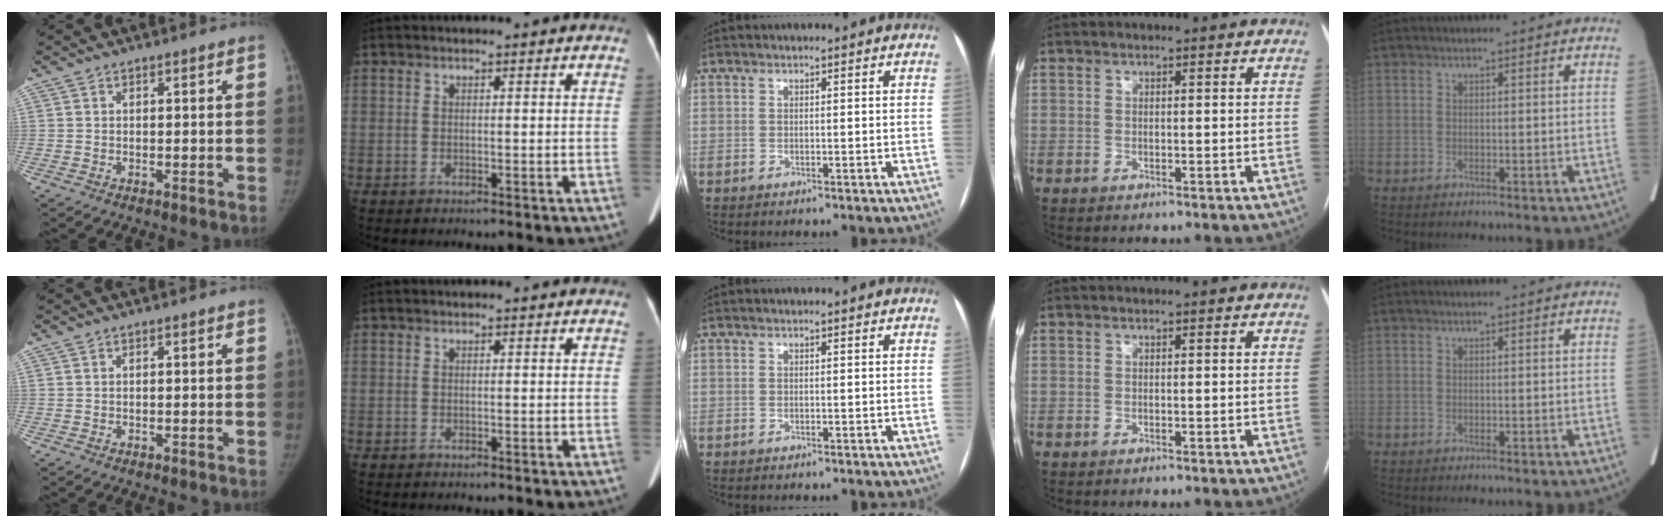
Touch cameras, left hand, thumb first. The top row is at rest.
{}